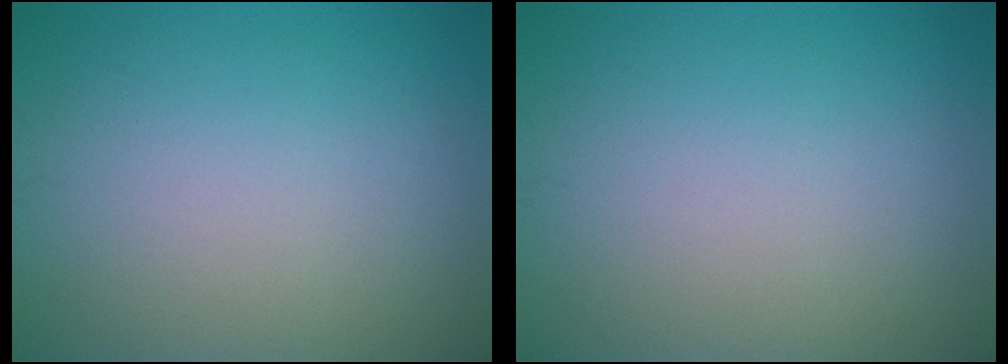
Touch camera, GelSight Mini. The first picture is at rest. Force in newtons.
{"total": 0.0}